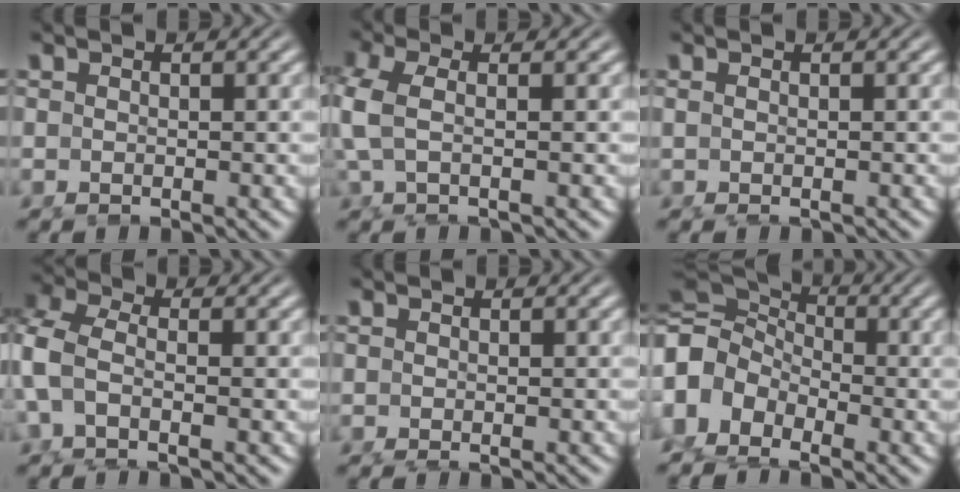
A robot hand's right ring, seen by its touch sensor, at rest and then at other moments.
{"total": 3.8, "force": [0.2, 1.8, 3.3], "torque": [-0.087, -0.005, 0.006]}
{"total": 1.1, "force": [-0.6, -0.3, 0.8], "torque": [-0.013, -0.004, -0.002]}
{"total": 4.9, "force": [-0.5, 3.2, 3.7], "torque": [-0.115, -0.022, 0.000]}
{"total": 0.6, "force": [-0.4, 0.0, 0.4], "torque": [-0.009, -0.002, -0.004]}
{"total": 11.1, "force": [0.2, 9.7, 5.4], "torque": [-0.131, -0.020, -0.003]}